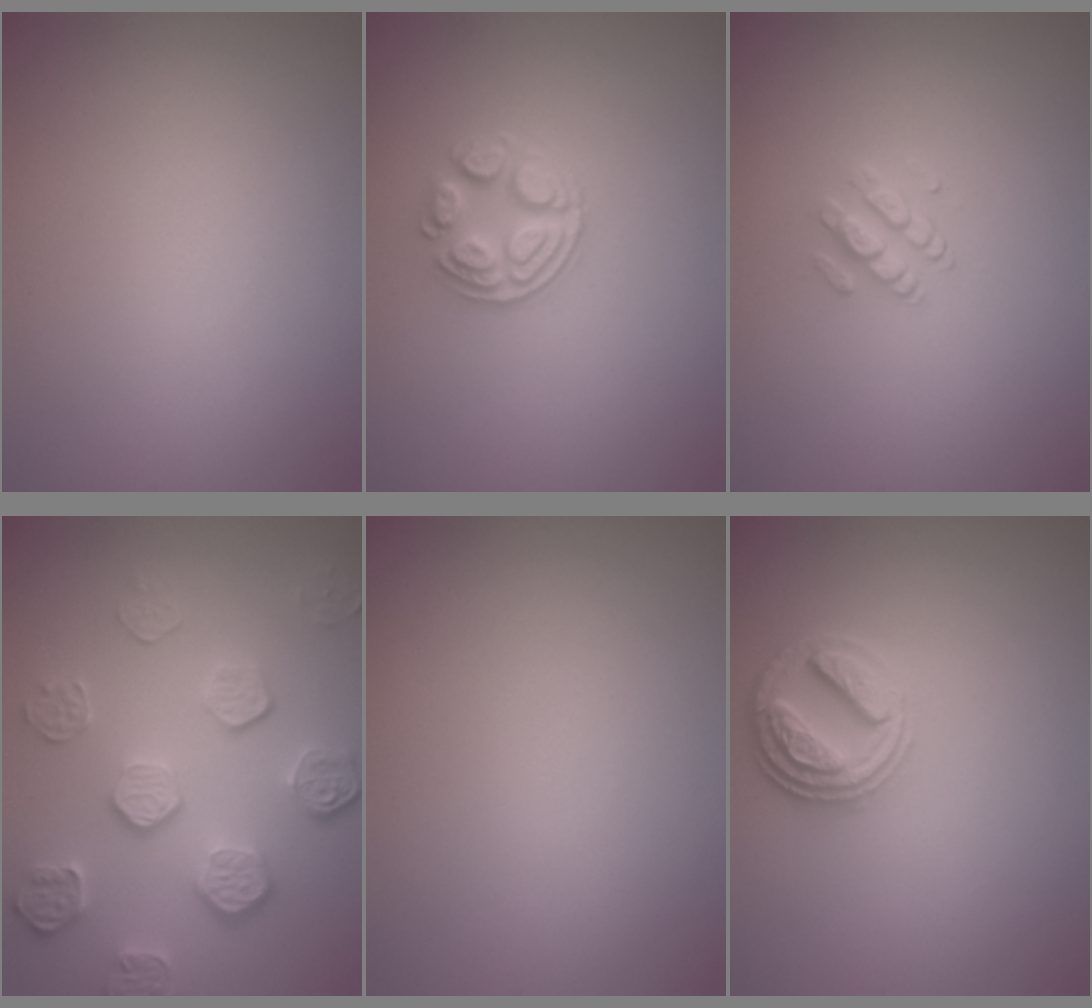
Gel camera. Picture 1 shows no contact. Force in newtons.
{"total": 2.9, "press": 2.6, "slide": 1.3}
{"total": 1.5, "press": 1.1, "slide": 1.0}
{"total": 5.3, "press": 3.8, "slide": 3.8}
{"total": 0.0}
{"total": 3.5, "press": 3.1, "slide": 1.6}